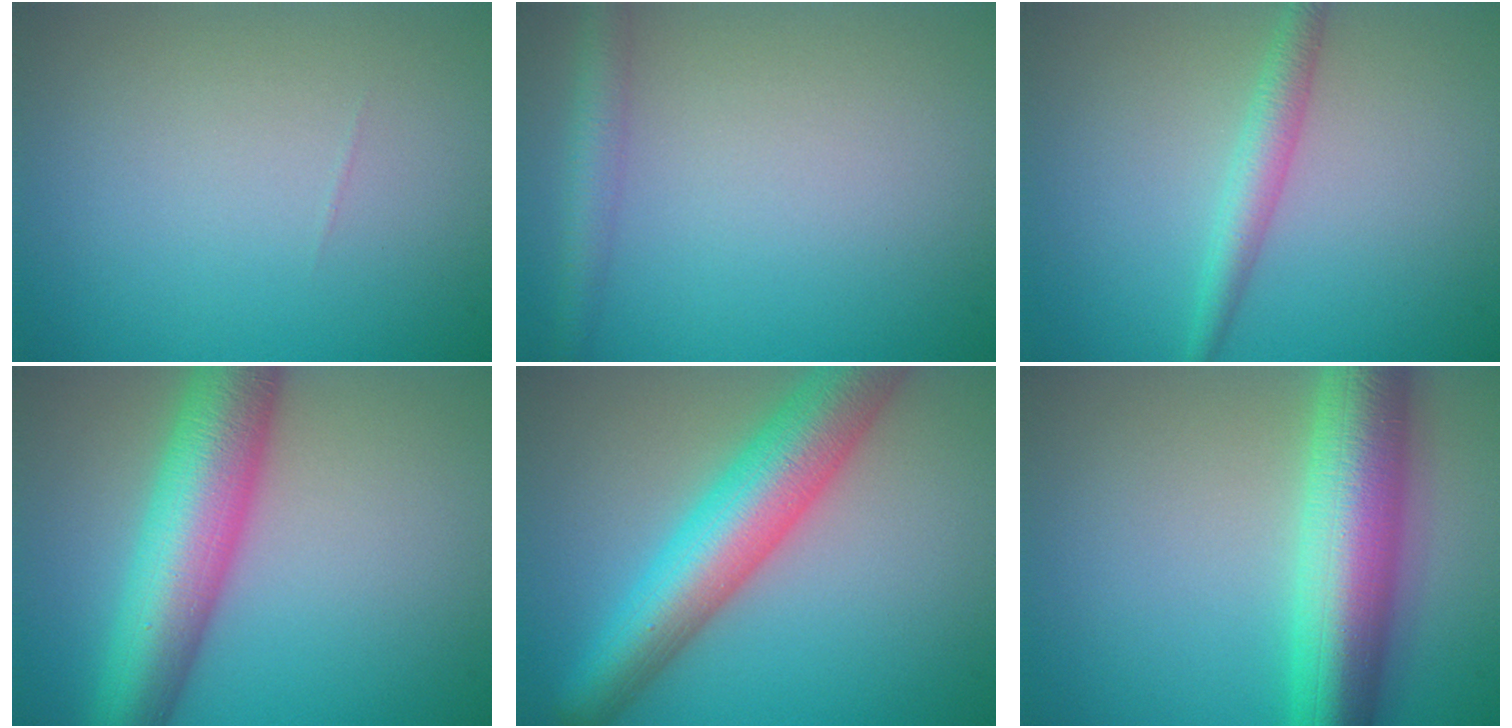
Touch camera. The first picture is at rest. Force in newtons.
{"total": 2.6, "press": 2.6, "slide": 0.0}
{"total": 2.4, "press": 2.4, "slide": 0.0}
{"total": 9.8, "press": 9.8, "slide": 0.2}
{"total": 8.7, "press": 8.7, "slide": 0.4}
{"total": 9.8, "press": 9.8, "slide": 0.1}